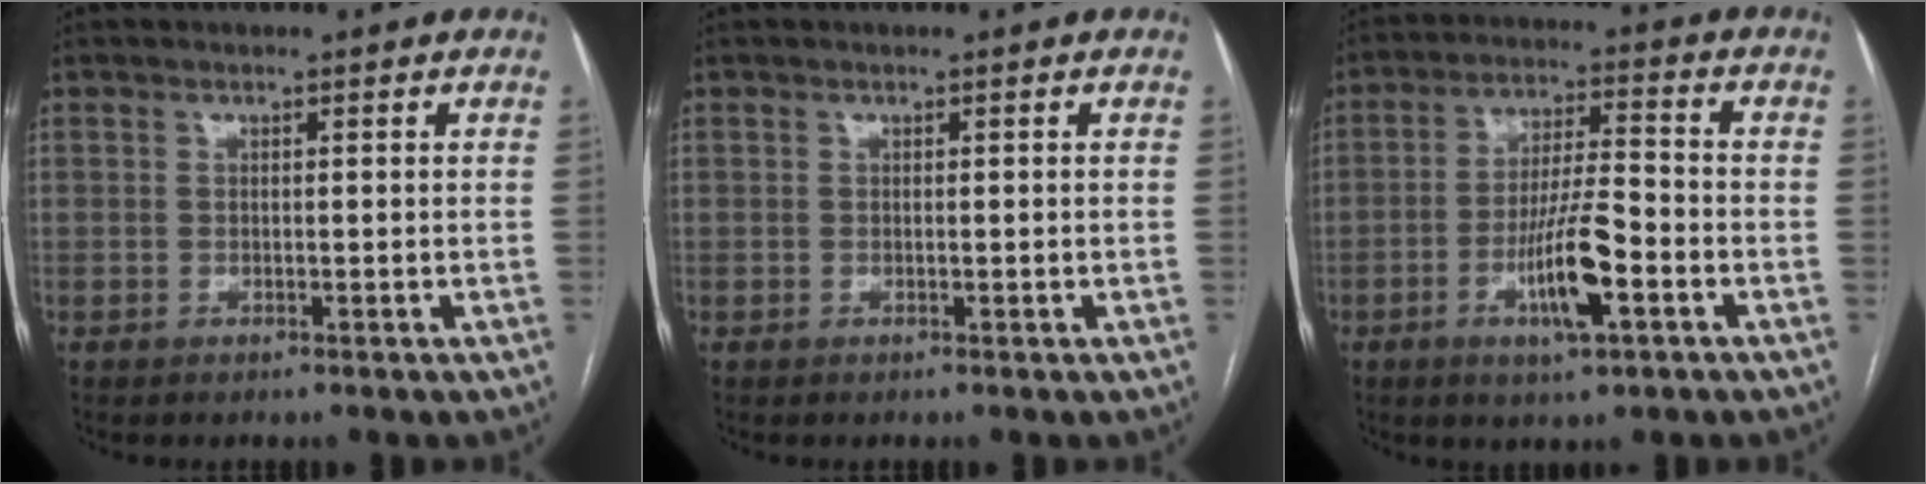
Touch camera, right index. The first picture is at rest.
{"total": 0.0}
{"total": 10.2, "force": [-3.9, 1.5, 9.3], "torque": [-0.171, -0.002, -0.068]}